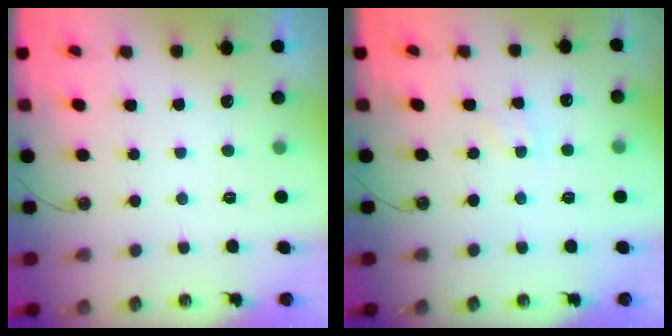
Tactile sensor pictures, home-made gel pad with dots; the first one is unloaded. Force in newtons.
{"total": 3.9, "press": 3.9, "slide": 0.5}